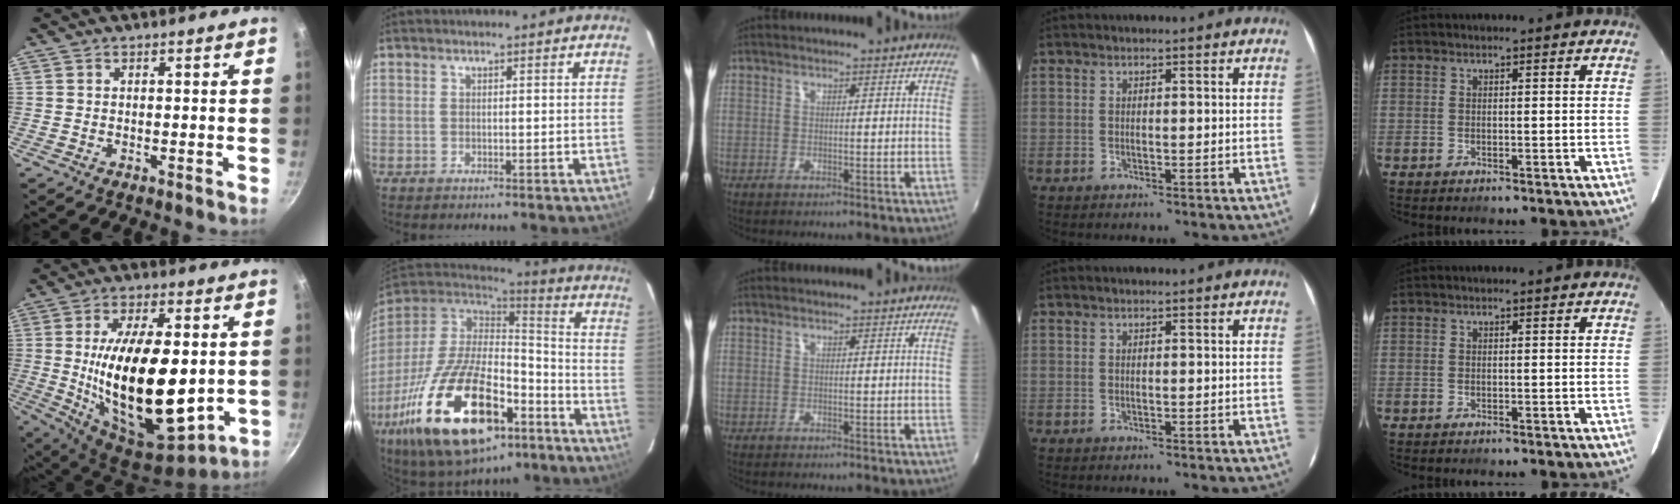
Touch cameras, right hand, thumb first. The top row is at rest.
{"thumb": {"total": 25.1, "force": [-0.5, 11.9, 22.1], "torque": [-0.370, -0.015, 0.004]}, "index": {"total": 31.8, "force": [-16.5, 14.8, 22.9], "torque": [-0.442, -0.030, -0.258]}}